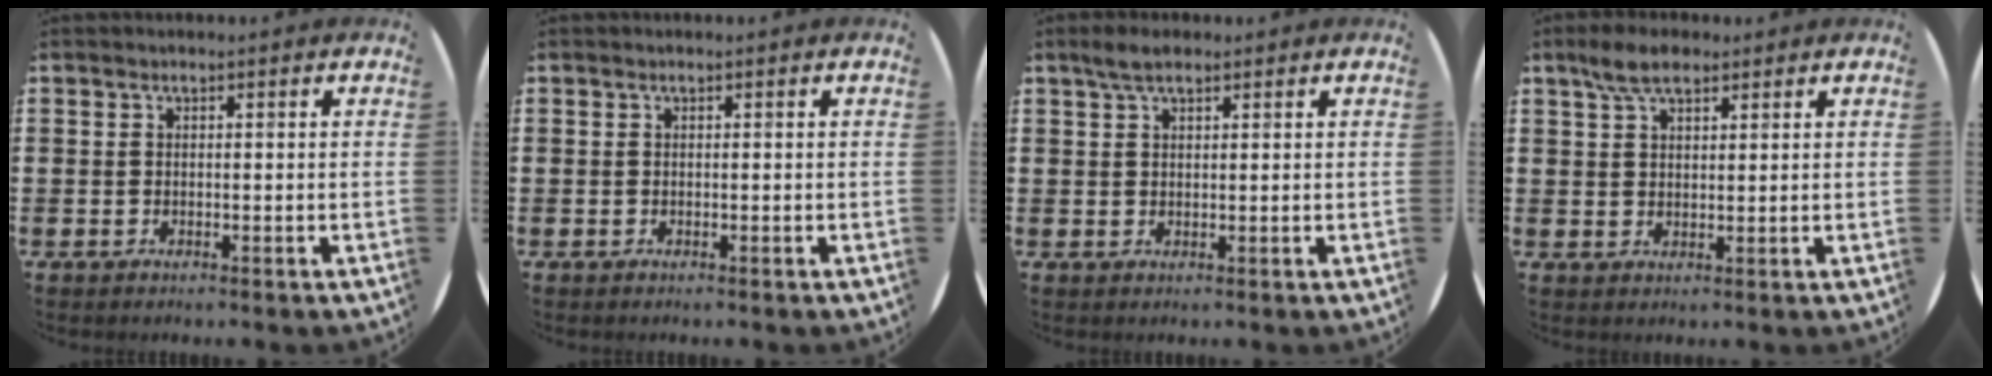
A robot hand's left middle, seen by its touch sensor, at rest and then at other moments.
{"total": 0.0}
{"total": 2.6, "force": [1.9, 0.9, 1.6], "torque": [-0.027, 0.003, 0.033]}
{"total": 4.9, "force": [3.5, 2.0, 2.7], "torque": [-0.051, 0.002, 0.064]}